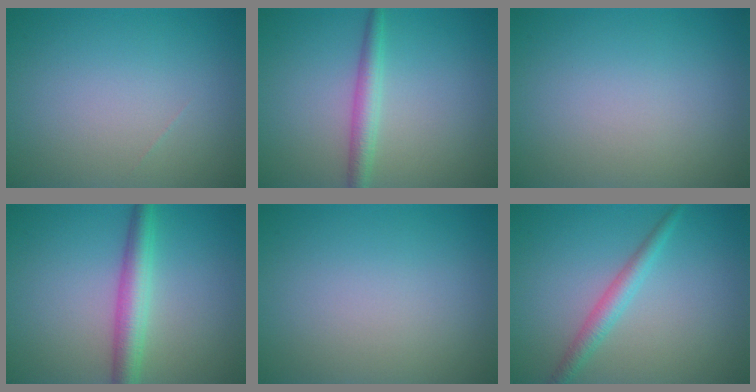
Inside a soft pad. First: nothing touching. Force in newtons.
{"total": 2.4, "press": 2.4, "slide": 0.0}
{"total": 0.0}
{"total": 3.8, "press": 3.8, "slide": 0.1}
{"total": 0.0}
{"total": 2.3, "press": 2.2, "slide": 0.1}